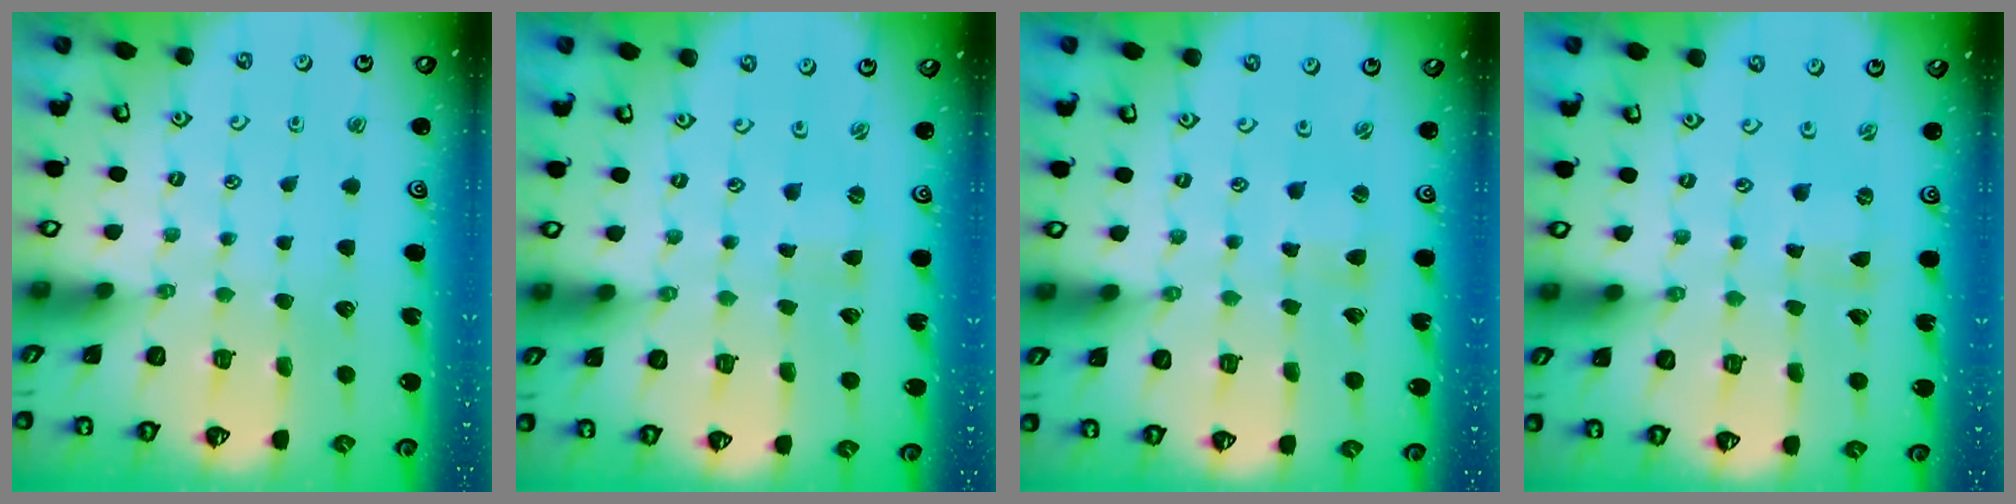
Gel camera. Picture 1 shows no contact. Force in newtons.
{"total": 0.7, "press": 0.6, "slide": 0.1}
{"total": 2.6, "press": 2.5, "slide": 0.4}
{"total": 0.0}